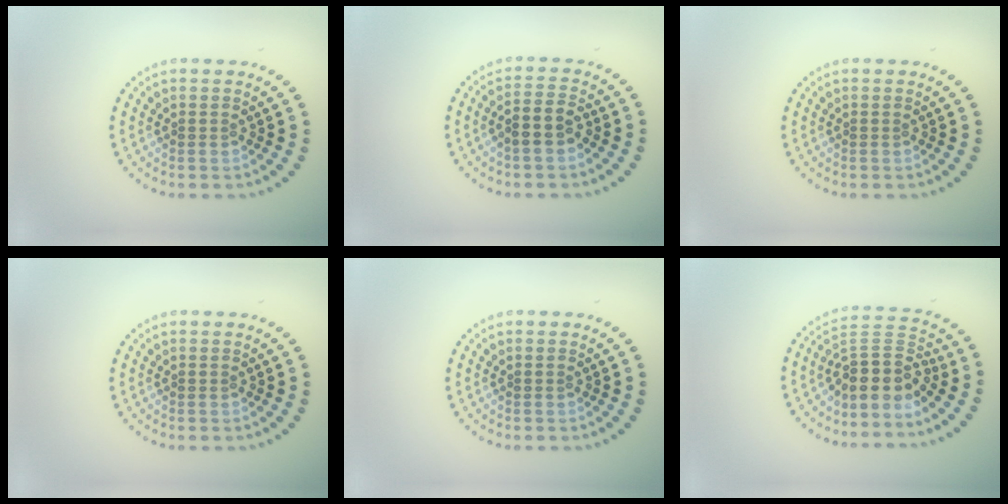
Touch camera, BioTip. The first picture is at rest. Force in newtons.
{"total": 2.5, "press": 2.3, "slide": 1.0}
{"total": 0.0}
{"total": 0.0}
{"total": 0.0}
{"total": 4.4, "press": 3.4, "slide": 2.8}